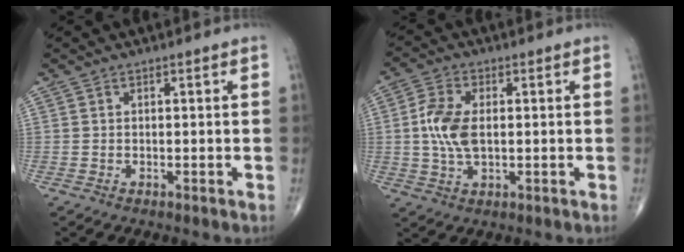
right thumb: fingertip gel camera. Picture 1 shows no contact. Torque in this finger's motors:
{"motor_torque": [-0.03, 0.28, 0.56, 0.02, 0.24]}